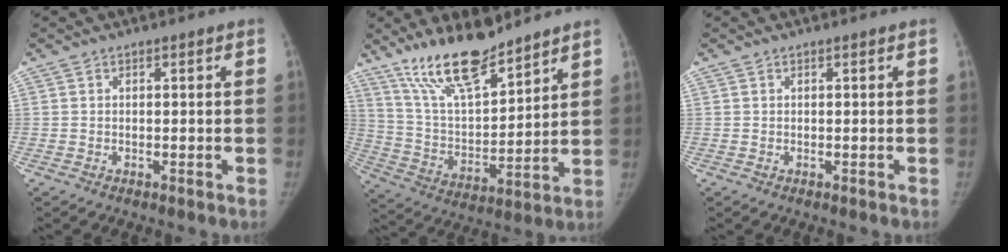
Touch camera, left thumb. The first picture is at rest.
{"total": 15.8, "force": [12.4, 4.4, 8.7], "torque": [-0.131, -0.073, 0.236]}
{"total": 0.0}